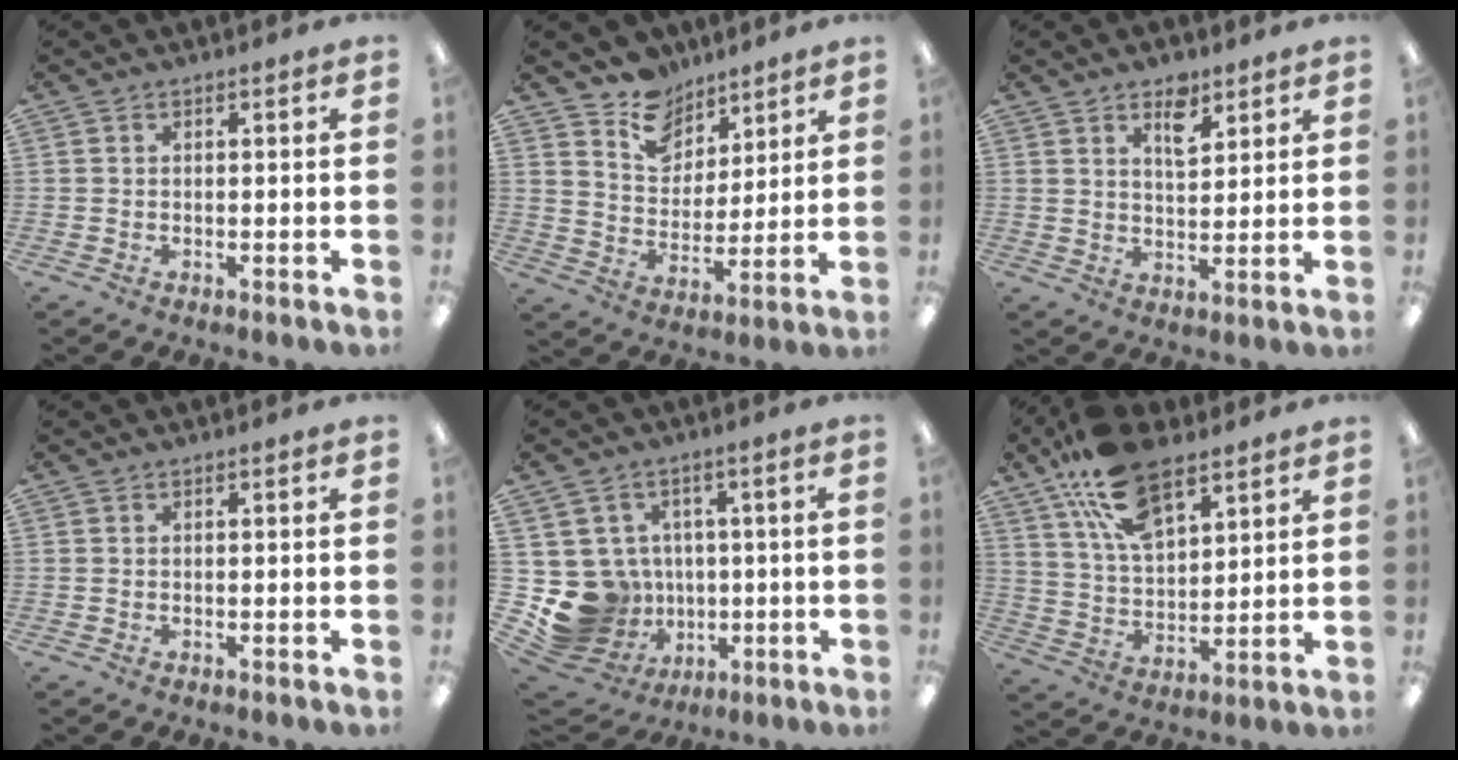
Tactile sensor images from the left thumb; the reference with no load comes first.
{"total": 10.8, "force": [8.2, 6.7, 1.8], "torque": [-0.038, -0.055, 0.159]}
{"total": 6.8, "force": [4.4, 3.4, 3.9], "torque": [-0.041, -0.022, 0.071]}
{"total": 0.0}
{"total": 12.1, "force": [-2.4, 11.4, 3.4], "torque": [-0.098, 0.003, -0.018]}
{"total": 17.2, "force": [10.6, 8.7, 10.4], "torque": [-0.187, -0.037, 0.192]}